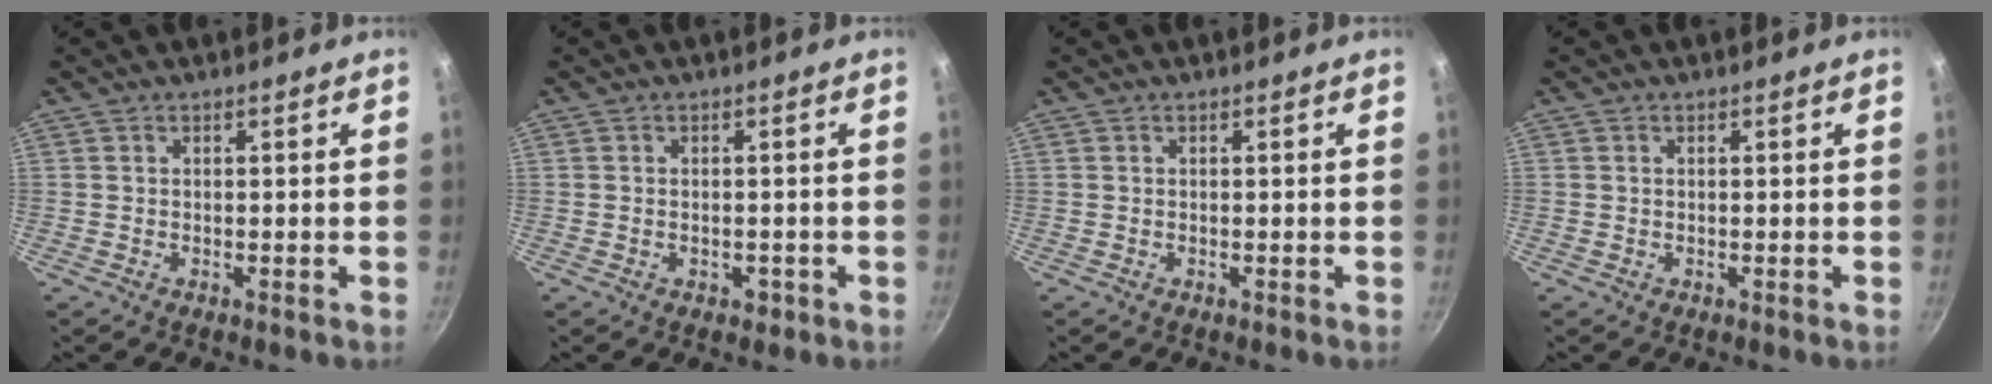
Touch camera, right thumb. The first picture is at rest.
{"total": 1.7, "force": [-0.7, 1.1, 1.1], "torque": [-0.014, 0.003, -0.006]}
{"total": 0.0}
{"total": 0.0}